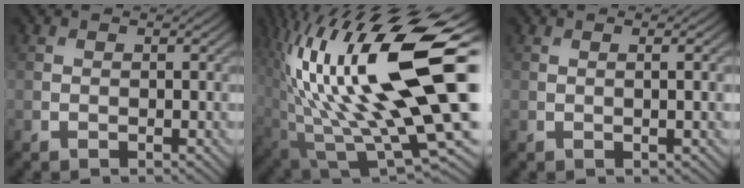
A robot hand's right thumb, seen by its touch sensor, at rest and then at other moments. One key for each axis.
{"total": 21.1, "fx": 3.3, "fy": 7.5, "fz": 19.4, "tx": -0.360, "ty": 0.003, "tz": 0.058}
{"total": 2.6, "fx": 0.2, "fy": 0.5, "fz": 2.5, "tx": -0.034, "ty": 0.008, "tz": 0.000}